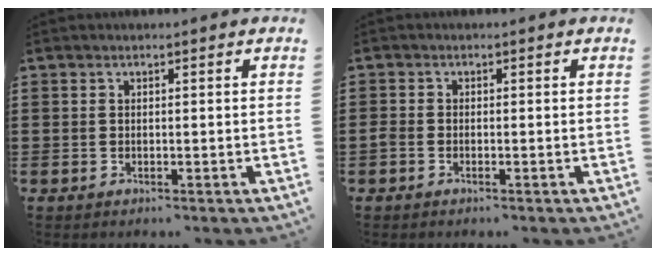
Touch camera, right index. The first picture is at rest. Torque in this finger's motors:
{"motor_torque": [0.01, 0.00, 0.01, 0.01]}